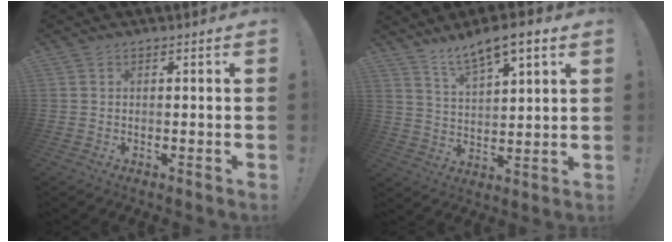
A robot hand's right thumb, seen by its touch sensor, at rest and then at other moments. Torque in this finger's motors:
{"motor_torque": [-0.01, 0.08, 0.07, 0.19, 0.15]}